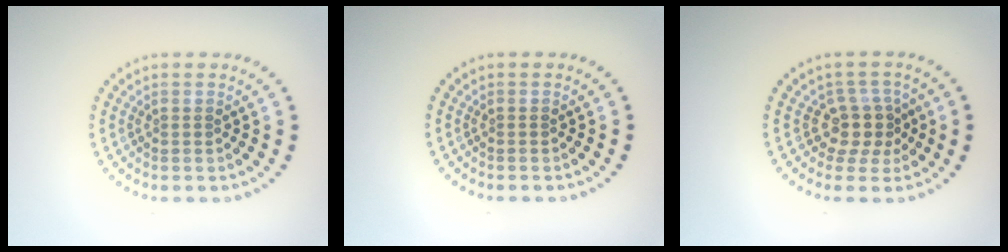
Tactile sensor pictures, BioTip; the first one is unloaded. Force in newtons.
{"total": 0.0}
{"total": 2.9, "press": 2.2, "slide": 1.8}